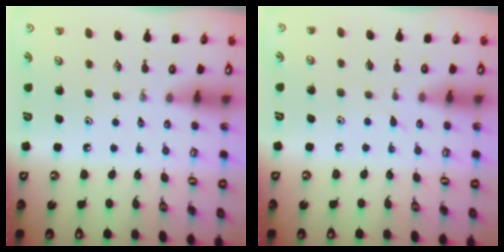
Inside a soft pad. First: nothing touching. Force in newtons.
{"total": 5.4, "press": 5.4, "slide": 0.5}